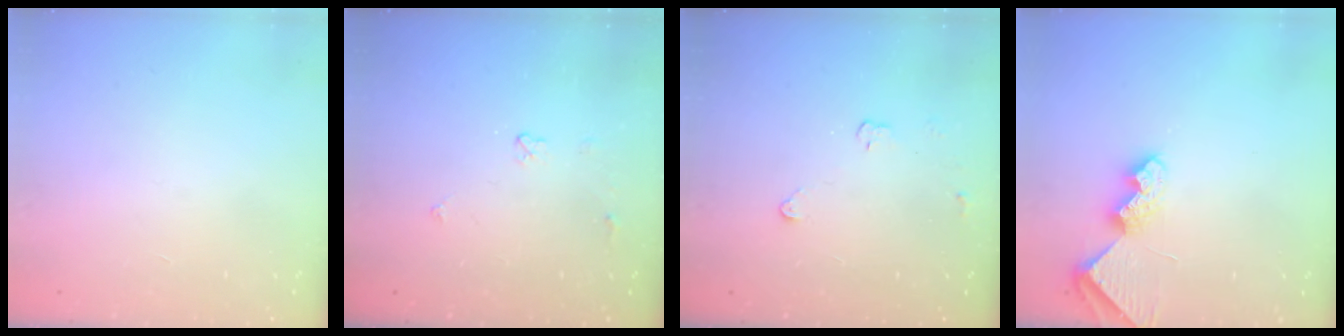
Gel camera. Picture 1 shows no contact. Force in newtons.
{"total": 3.4, "press": 3.4, "slide": 0.6}
{"total": 2.9, "press": 2.9, "slide": 0.4}
{"total": 7.9, "press": 7.8, "slide": 0.5}